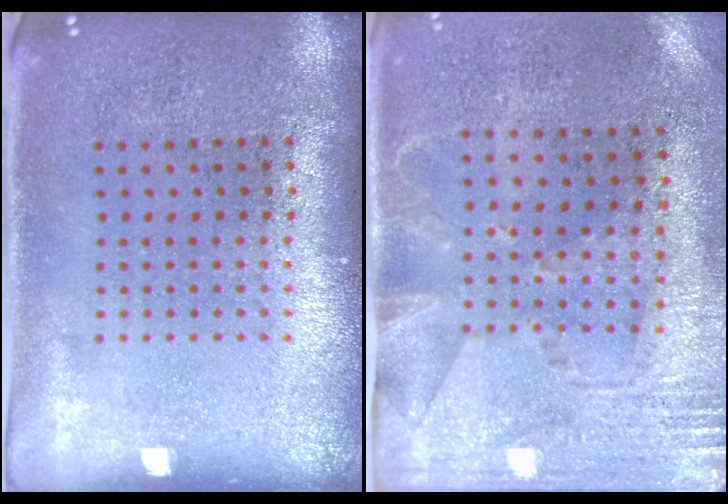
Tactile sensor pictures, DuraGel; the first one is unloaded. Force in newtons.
{"total": 2.8, "press": 2.3, "slide": 1.5}